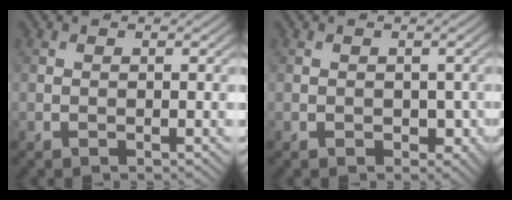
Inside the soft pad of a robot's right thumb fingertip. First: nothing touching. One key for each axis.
{"total": 1.8, "fx": -0.3, "fy": 1.4, "fz": 1.0, "tx": -0.022, "ty": -0.011, "tz": -0.002}